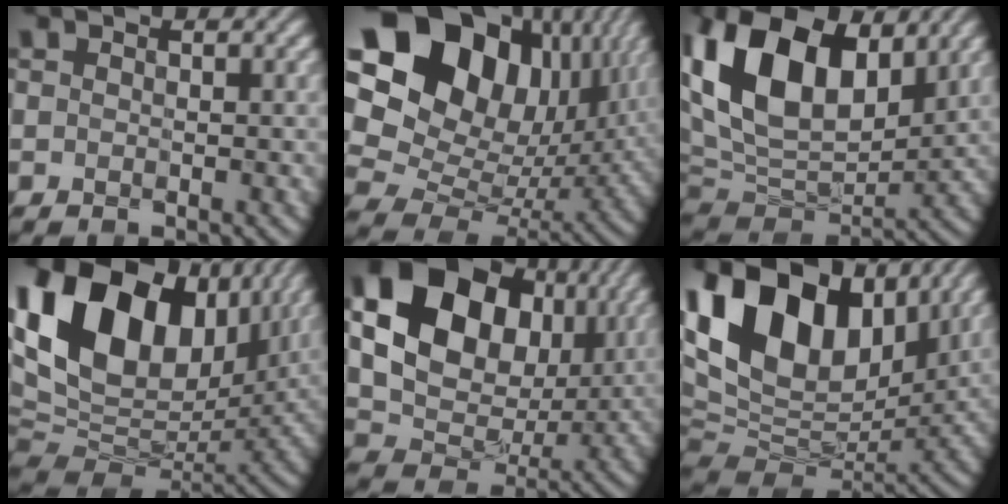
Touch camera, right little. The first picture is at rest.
{"total": 20.0, "force": [7.1, 14.7, 11.5], "torque": [-0.263, 0.044, 0.131]}
{"total": 15.0, "force": [4.8, 9.3, 10.7], "torque": [-0.233, 0.020, 0.085]}
{"total": 19.6, "force": [6.6, 12.9, 13.3], "torque": [-0.292, 0.034, 0.121]}
{"total": 15.7, "force": [4.2, 11.6, 9.7], "torque": [-0.197, 0.012, 0.085]}
{"total": 17.3, "force": [6.3, 11.2, 11.5], "torque": [-0.252, 0.041, 0.109]}